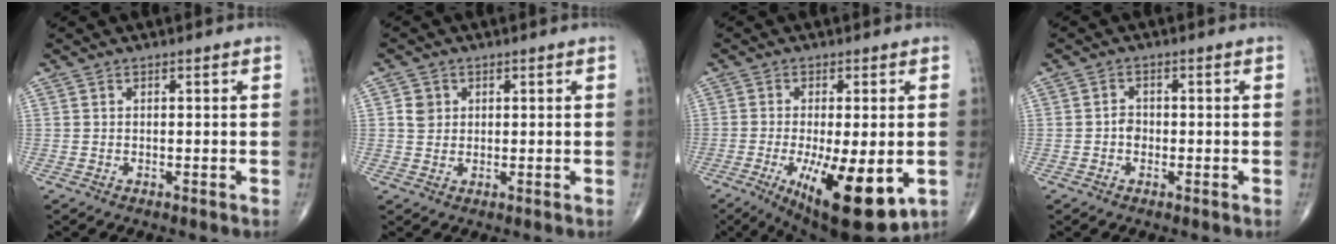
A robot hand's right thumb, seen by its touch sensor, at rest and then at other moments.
{"total": 2.8, "force": [0.7, 2.5, 1.0], "torque": [-0.006, -0.001, 0.012]}
{"total": 16.6, "force": [-5.0, 5.4, 14.9], "torque": [-0.217, -0.021, -0.060]}
{"total": 2.0, "force": [-0.5, 1.7, 1.0], "torque": [-0.006, 0.006, -0.013]}